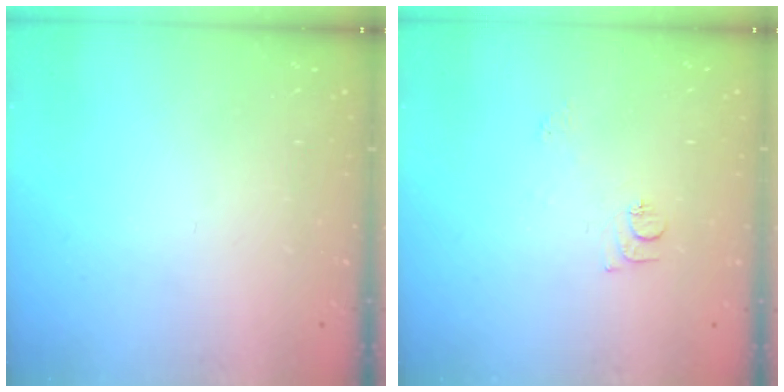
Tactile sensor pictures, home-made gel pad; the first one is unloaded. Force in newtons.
{"total": 6.7, "press": 6.7, "slide": 0.8}